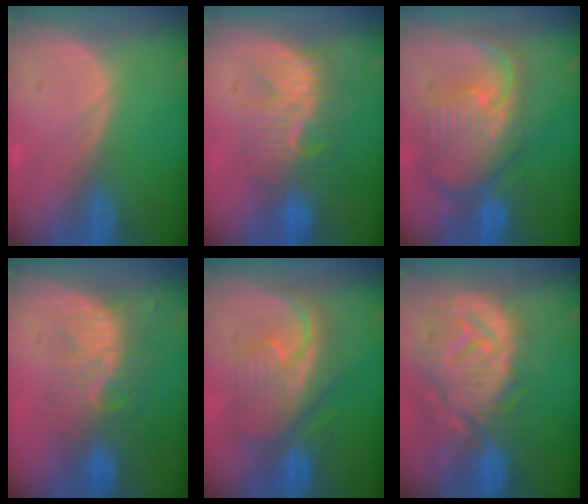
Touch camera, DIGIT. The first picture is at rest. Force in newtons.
{"total": 8.2, "press": 7.9, "slide": 2.3}
{"total": 11.4, "press": 9.9, "slide": 5.7}
{"total": 8.2, "press": 7.4, "slide": 3.6}
{"total": 9.0, "press": 8.9, "slide": 0.5}
{"total": 13.0, "press": 11.4, "slide": 6.3}